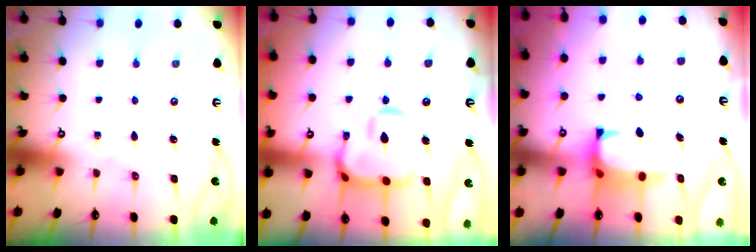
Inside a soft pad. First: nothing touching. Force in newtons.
{"total": 7.3, "press": 7.1, "slide": 1.5}
{"total": 0.9, "press": 0.3, "slide": 0.8}